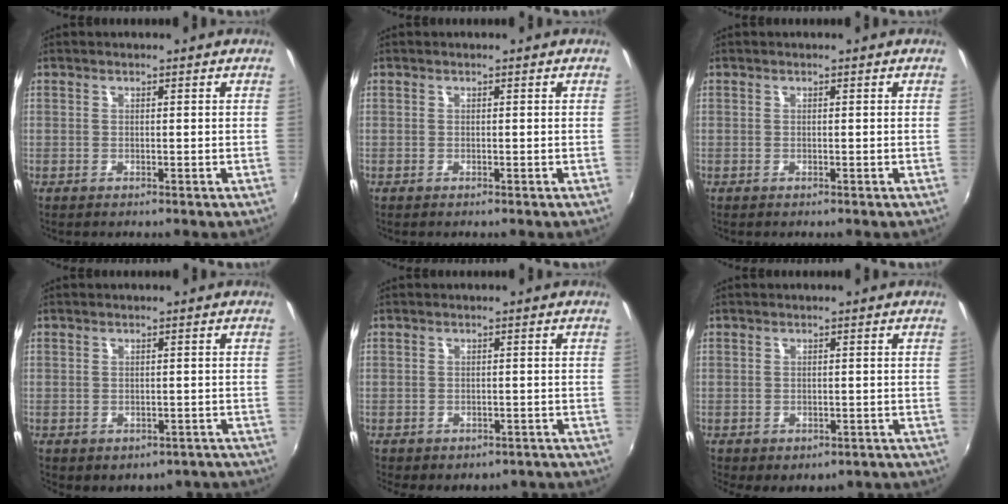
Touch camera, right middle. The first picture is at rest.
{"total": 0.0}
{"total": 0.0}
{"total": 6.7, "force": [-4.6, 4.5, 1.9], "torque": [-0.026, 0.015, -0.034]}
{"total": 5.8, "force": [-4.2, 3.8, 1.6], "torque": [-0.026, 0.011, -0.035]}
{"total": 5.4, "force": [-3.3, 3.8, 2.0], "torque": [-0.034, 0.001, -0.025]}